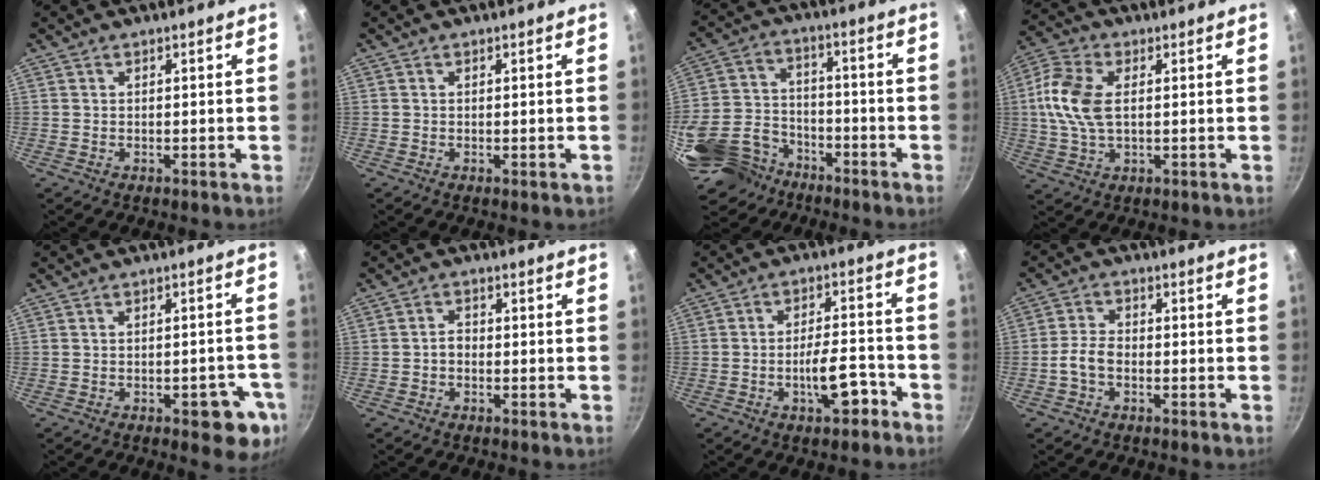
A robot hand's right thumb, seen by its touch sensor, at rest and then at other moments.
{"total": 0.6, "force": [-0.2, 0.1, 0.6], "torque": [-0.007, 0.000, -0.003]}
{"total": 17.5, "force": [-10.5, 11.8, 7.5], "torque": [-0.144, 0.048, -0.198]}
{"total": 10.9, "force": [1.1, 6.3, 8.8], "torque": [-0.182, 0.017, 0.012]}
{"total": 8.6, "force": [-3.4, 3.7, 7.0], "torque": [-0.054, 0.017, -0.036]}
{"total": 2.0, "force": [-0.7, 1.4, 1.2], "torque": [-0.016, 0.016, -0.015]}
{"total": 8.2, "force": [-4.1, 3.1, 6.4], "torque": [-0.082, 0.038, -0.058]}
{"total": 4.2, "force": [-1.6, 2.6, 2.9], "torque": [-0.057, 0.023, -0.037]}